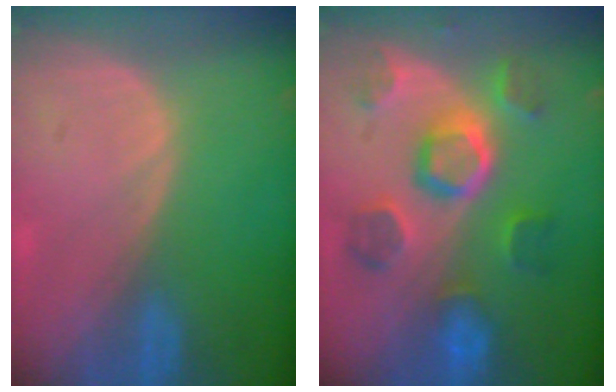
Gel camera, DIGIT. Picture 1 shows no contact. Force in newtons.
{"total": 9.7, "press": 9.2, "slide": 3.1}